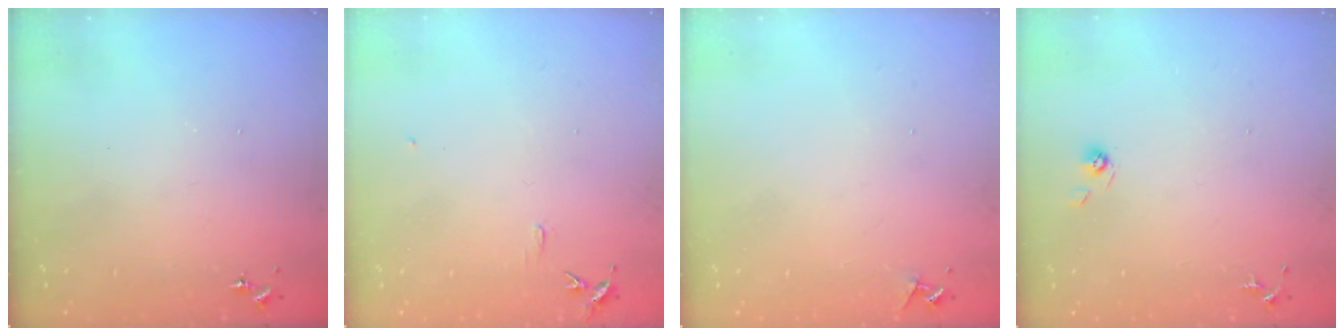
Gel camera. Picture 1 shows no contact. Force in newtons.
{"total": 5.8, "press": 5.8, "slide": 0.6}
{"total": 4.2, "press": 4.2, "slide": 0.5}
{"total": 3.8, "press": 3.3, "slide": 1.8}